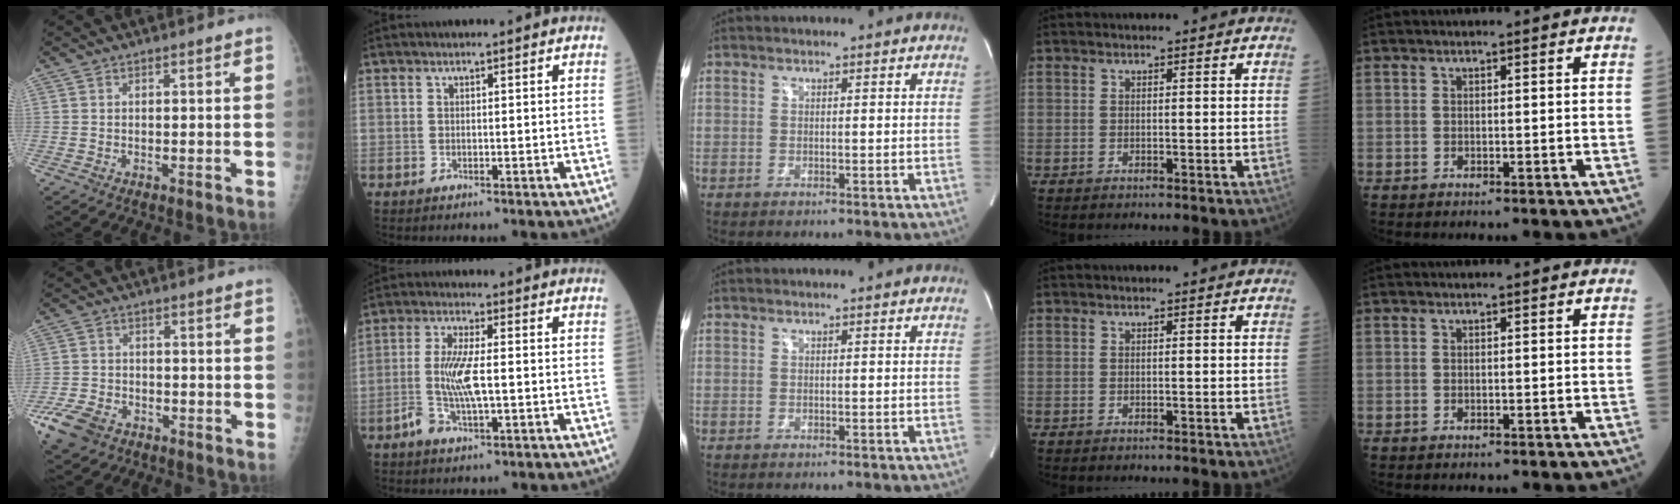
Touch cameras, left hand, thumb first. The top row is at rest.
{"thumb": {"total": 8.1, "force": [-4.7, 5.3, 3.9], "torque": [-0.084, 0.016, -0.084]}, "index": {"total": 6.7, "force": [-1.2, 1.7, 6.4], "torque": [-0.141, -0.002, -0.025]}}